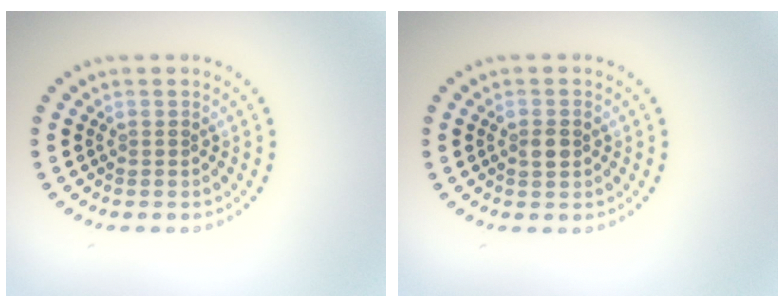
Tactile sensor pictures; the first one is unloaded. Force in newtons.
{"total": 1.5, "press": 1.5, "slide": 0.3}